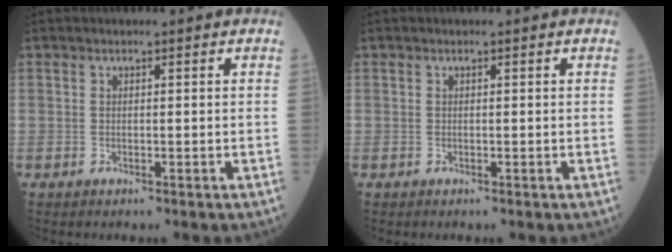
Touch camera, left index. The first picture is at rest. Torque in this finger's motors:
{"motor_torque": [-0.02, 0.02, 0.00, 0.00]}